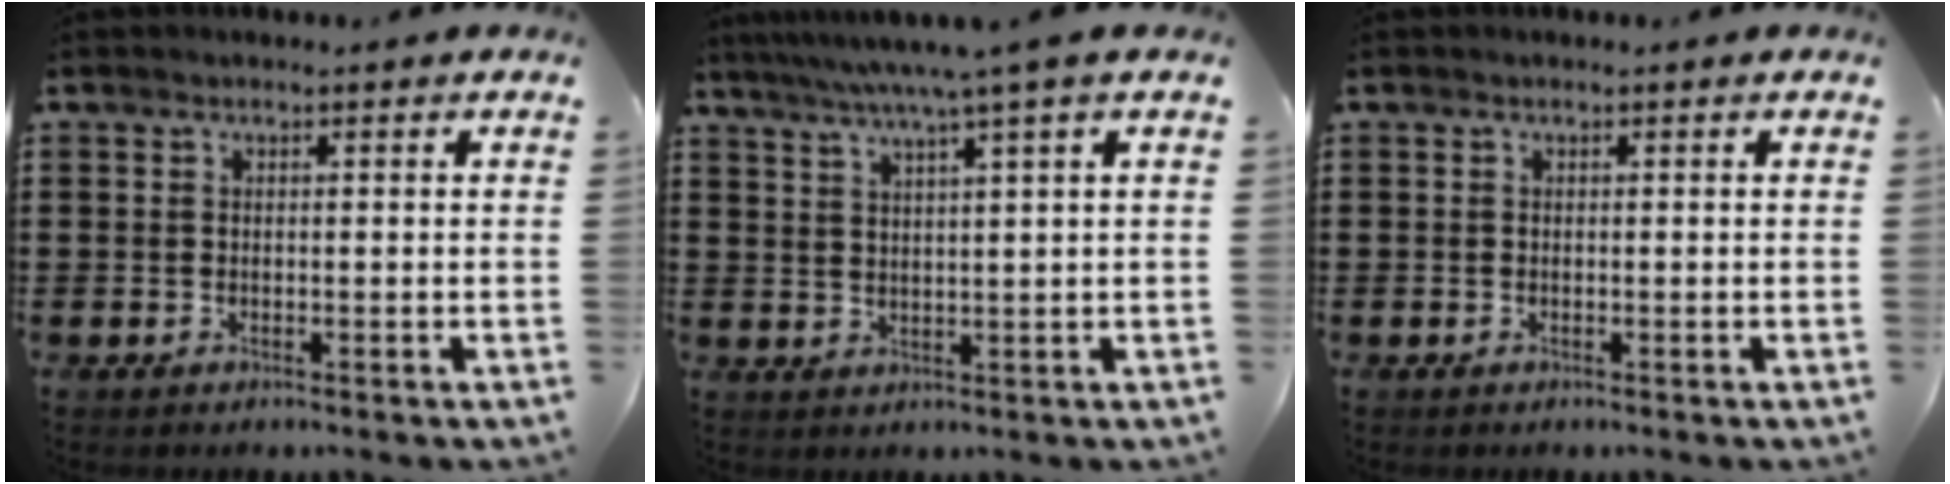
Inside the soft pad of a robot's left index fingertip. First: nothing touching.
{"total": 5.0, "force": [3.4, -1.0, 3.6], "torque": [-0.077, -0.011, 0.055]}
{"total": 0.0}